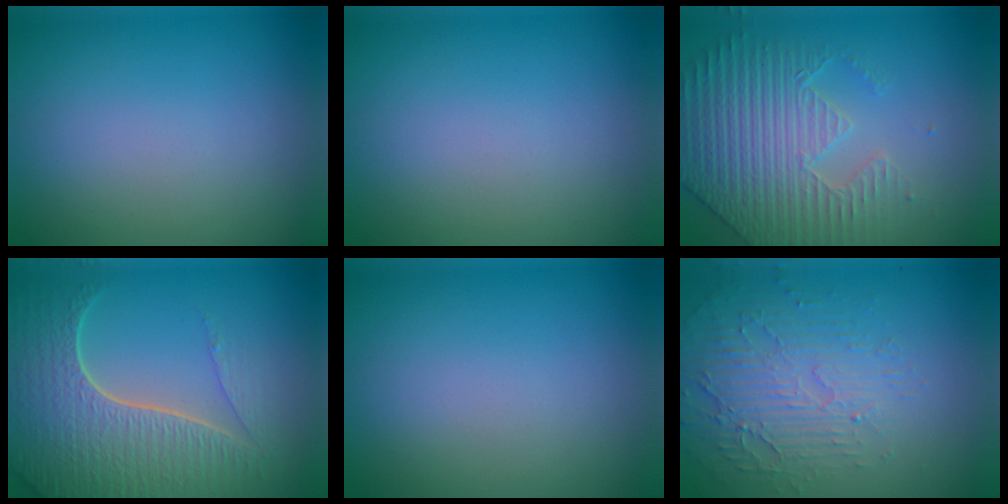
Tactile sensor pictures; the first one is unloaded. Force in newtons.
{"total": 0.0}
{"total": 5.1, "press": 4.8, "slide": 1.6}
{"total": 7.1, "press": 5.2, "slide": 4.9}
{"total": 0.0}
{"total": 5.6, "press": 3.3, "slide": 4.5}